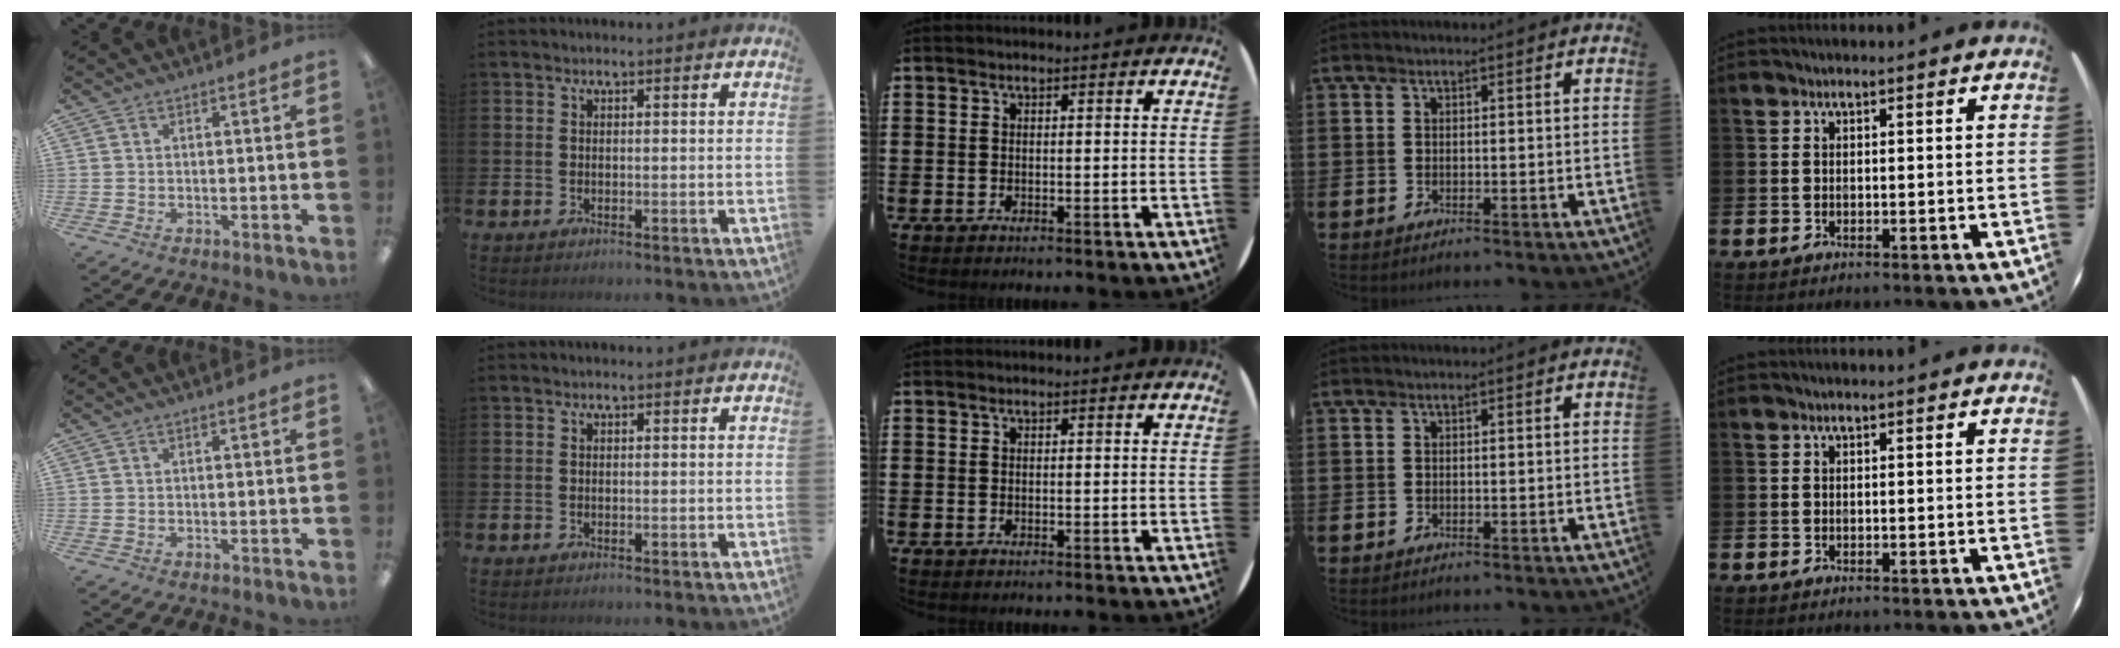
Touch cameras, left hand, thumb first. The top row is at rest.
{}